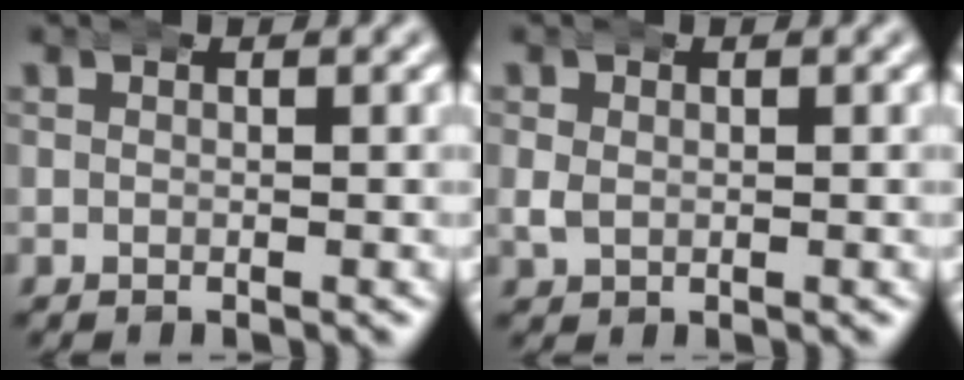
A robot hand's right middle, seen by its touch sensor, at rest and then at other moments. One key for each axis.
{"total": 1.4, "fx": 0.4, "fy": 1.1, "fz": 0.7, "tx": -0.016, "ty": 0.000, "tz": 0.006}